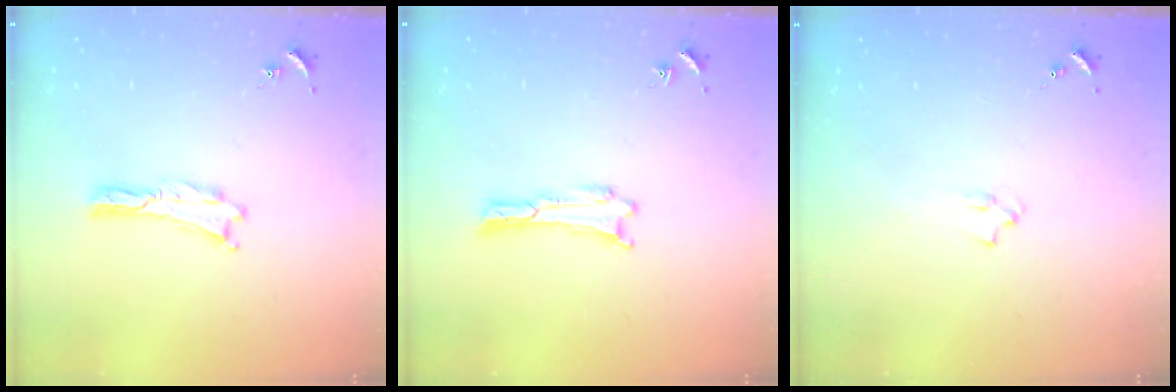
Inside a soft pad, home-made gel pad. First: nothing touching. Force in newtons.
{"total": 0.0}
{"total": 1.3, "press": 1.3, "slide": 0.3}